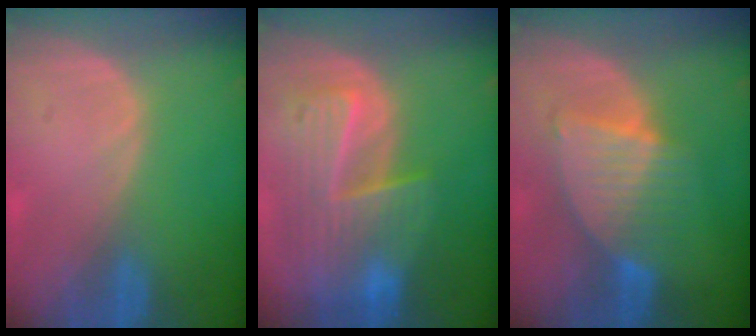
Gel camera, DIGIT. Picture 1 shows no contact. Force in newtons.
{"total": 10.0, "press": 8.7, "slide": 4.9}
{"total": 6.8, "press": 6.7, "slide": 1.2}